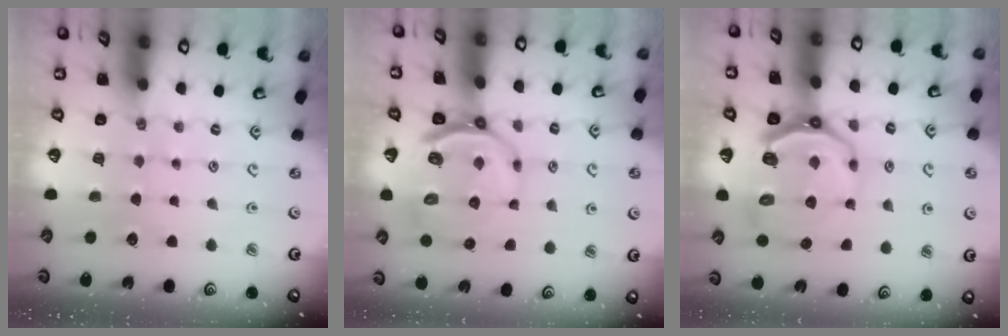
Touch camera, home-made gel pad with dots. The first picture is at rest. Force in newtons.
{"total": 8.0, "press": 7.3, "slide": 3.3}
{"total": 9.7, "press": 8.8, "slide": 4.1}